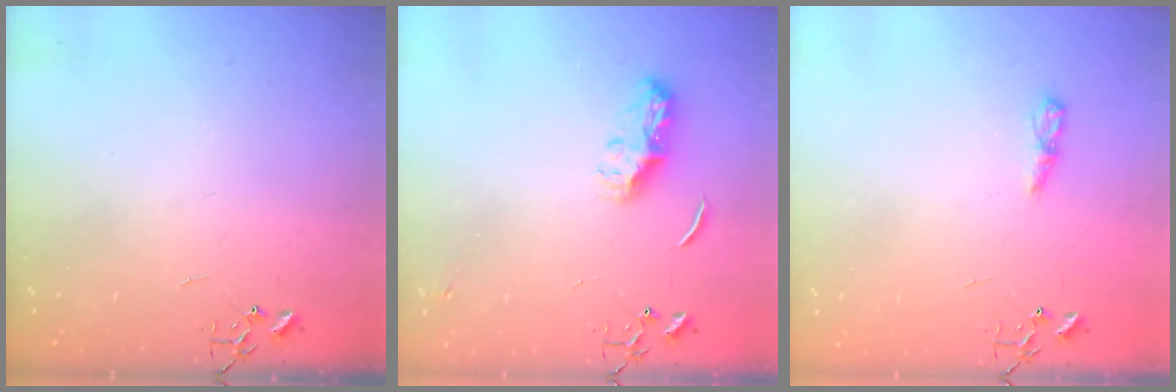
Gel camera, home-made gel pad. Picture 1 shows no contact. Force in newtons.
{"total": 8.1, "press": 8.1, "slide": 0.6}
{"total": 6.8, "press": 6.8, "slide": 0.5}